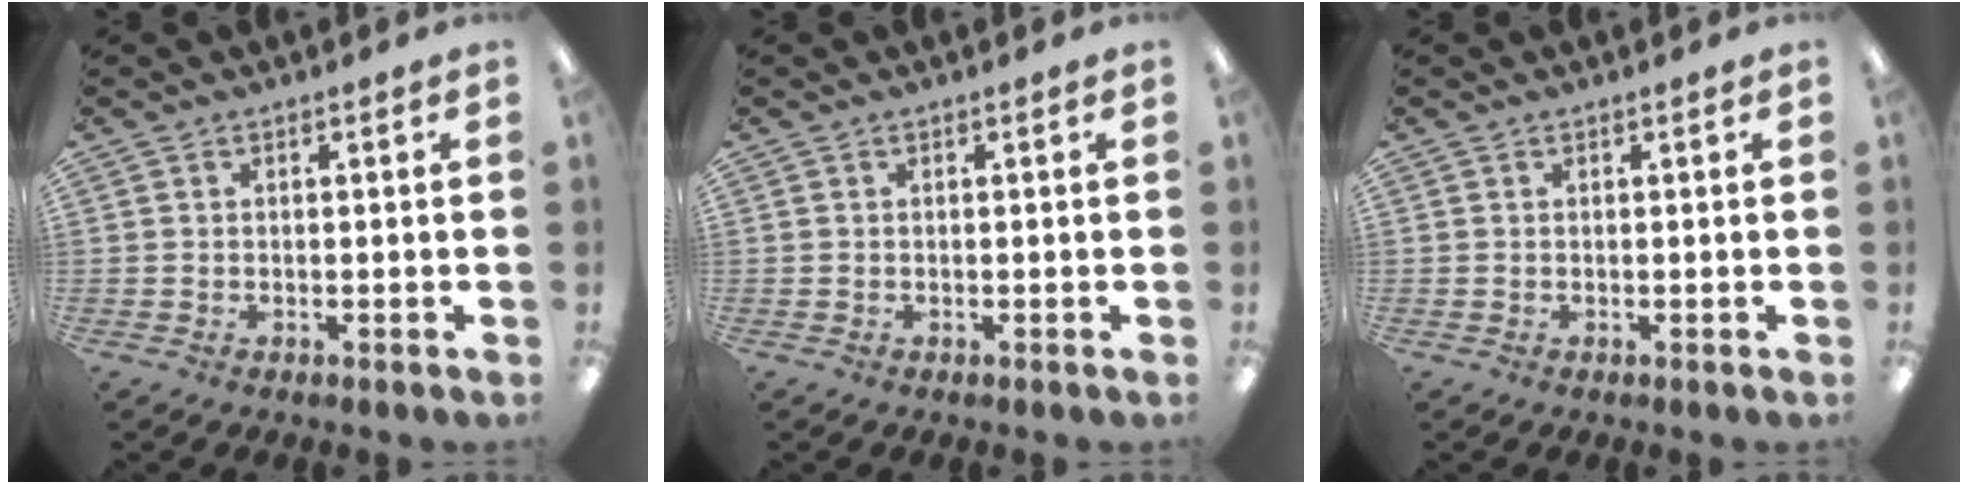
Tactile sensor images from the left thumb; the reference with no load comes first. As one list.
[{"total": 0.0}, {"total": 0.0}]